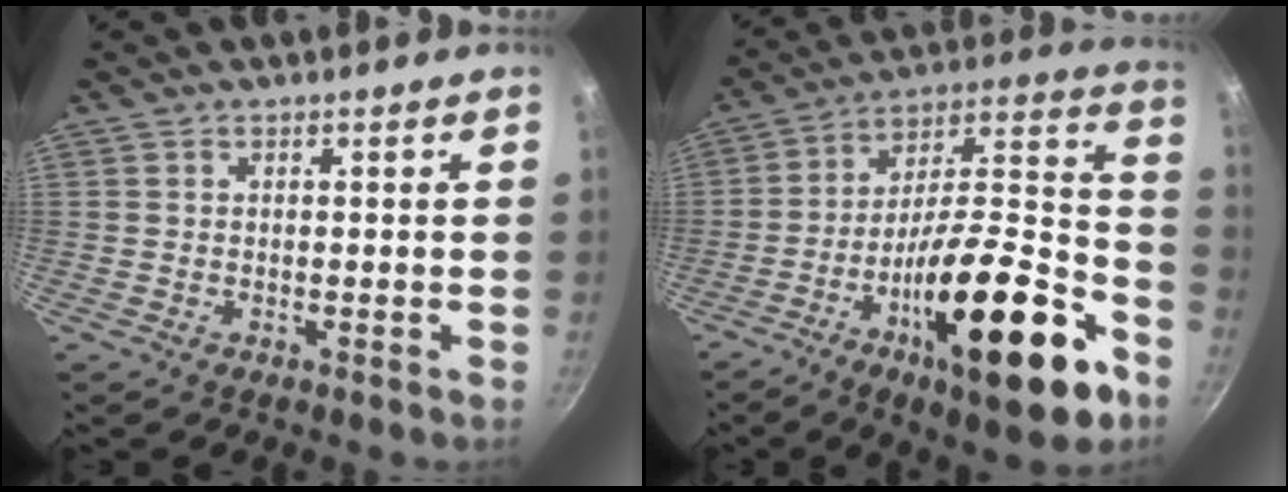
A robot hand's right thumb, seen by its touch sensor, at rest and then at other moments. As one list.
[{"total": 29.3, "force": [-13.3, 9.7, 24.3], "torque": [-0.326, 0.076, -0.216]}]